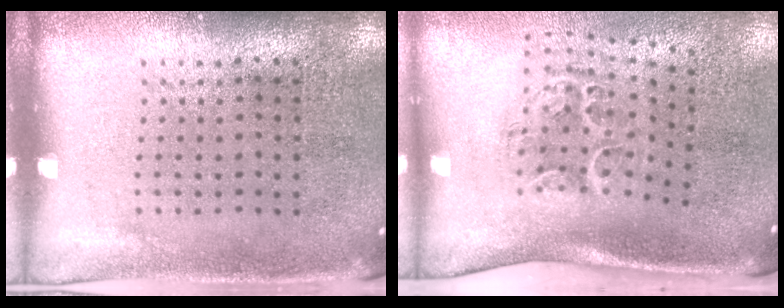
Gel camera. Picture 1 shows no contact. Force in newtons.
{"total": 1.5, "press": 1.3, "slide": 0.8}